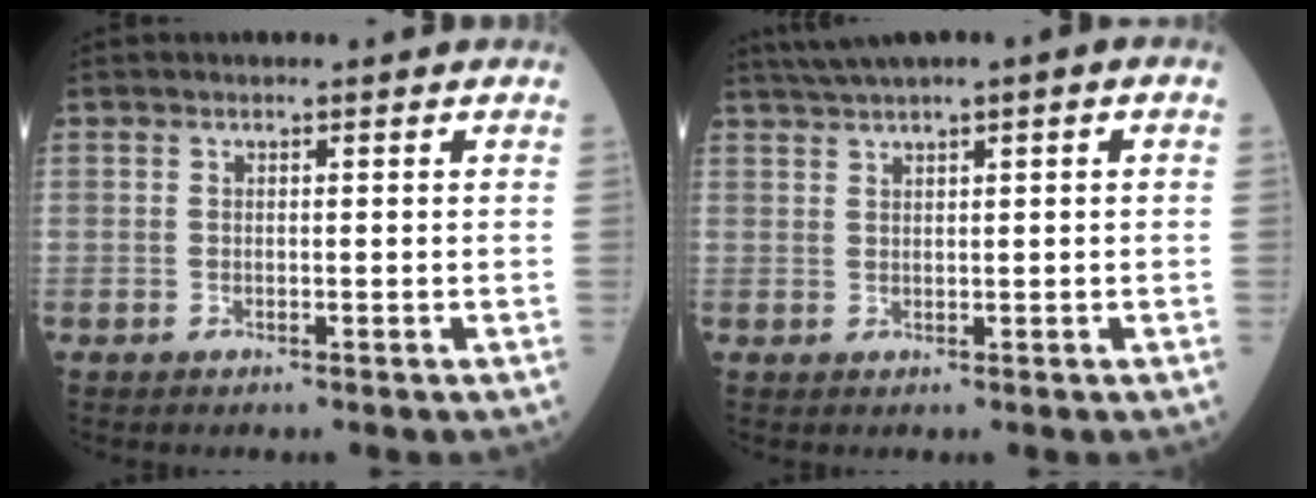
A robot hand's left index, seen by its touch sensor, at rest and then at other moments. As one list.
[{"total": 4.5, "force": [2.7, 0.2, 3.6], "torque": [-0.071, 0.024, 0.052]}]